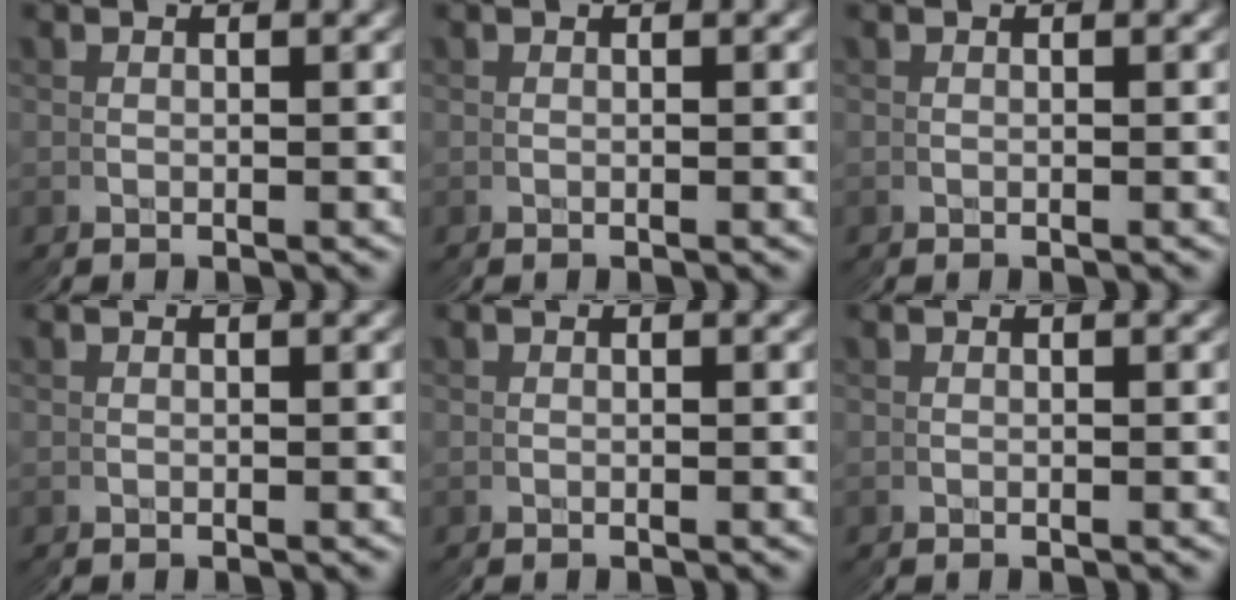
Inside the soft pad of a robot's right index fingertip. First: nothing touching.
{"total": 0.0}
{"total": 0.0}
{"total": 0.0}
{"total": 0.0}
{"total": 0.0}